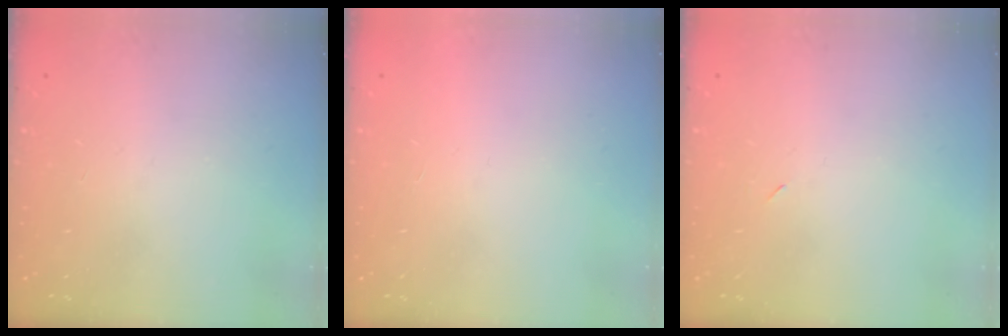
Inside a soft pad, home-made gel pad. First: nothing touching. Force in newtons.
{"total": 1.7, "press": 1.6, "slide": 0.1}
{"total": 2.3, "press": 2.0, "slide": 1.2}